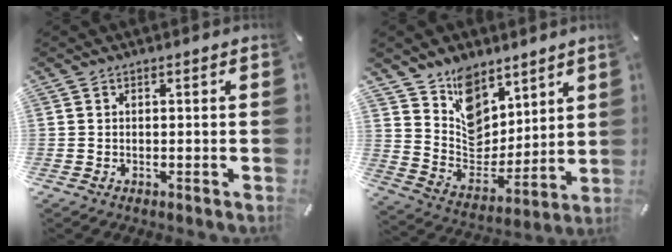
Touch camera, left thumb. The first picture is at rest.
{"total": 10.7, "force": [7.6, 7.3, 2.1], "torque": [-0.050, -0.080, 0.148]}